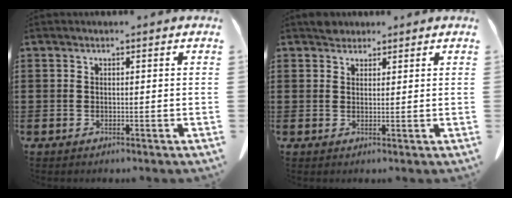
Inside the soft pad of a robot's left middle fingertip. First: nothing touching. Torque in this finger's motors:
{"motor_torque": [0.02, 0.06, 0.01, 0.01]}